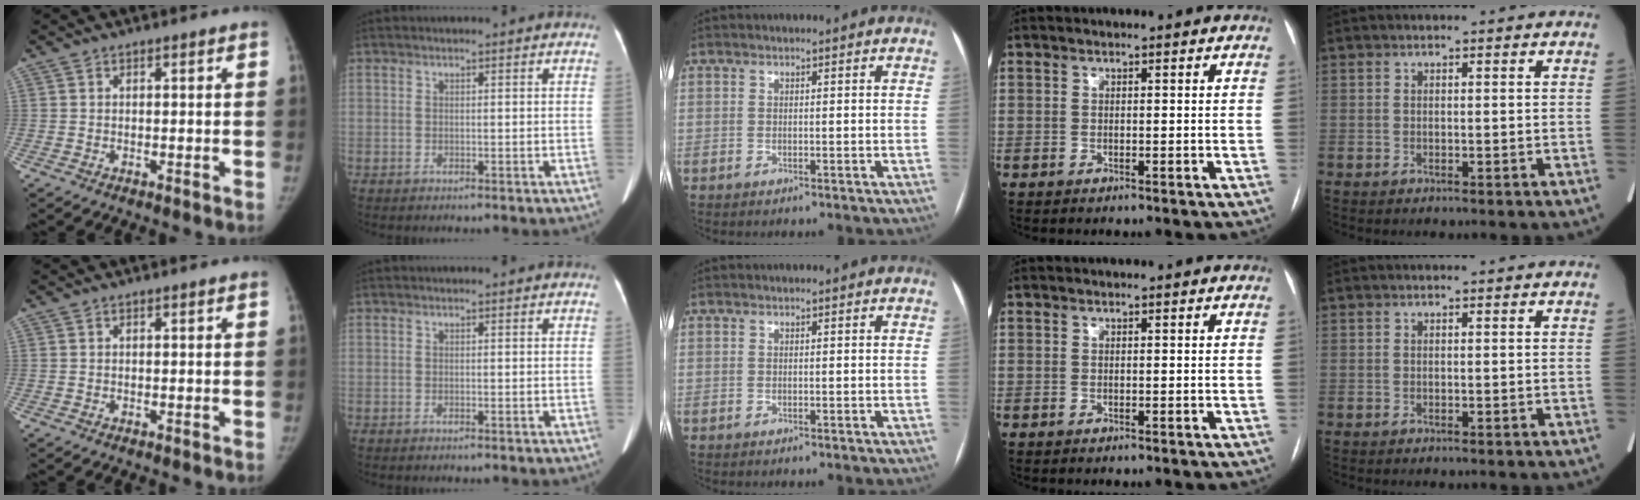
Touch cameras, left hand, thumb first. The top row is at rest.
{}